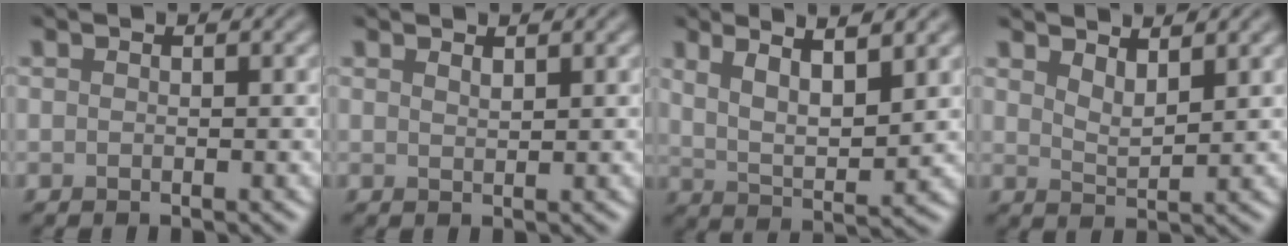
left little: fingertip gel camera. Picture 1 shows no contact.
{"total": 0.9, "force": [0.8, 0.1, 0.4], "torque": [-0.005, 0.000, 0.015]}
{"total": 5.6, "force": [3.1, 1.3, 4.4], "torque": [-0.078, -0.002, 0.057]}
{"total": 2.4, "force": [1.9, 0.6, 1.4], "torque": [-0.022, -0.007, 0.036]}